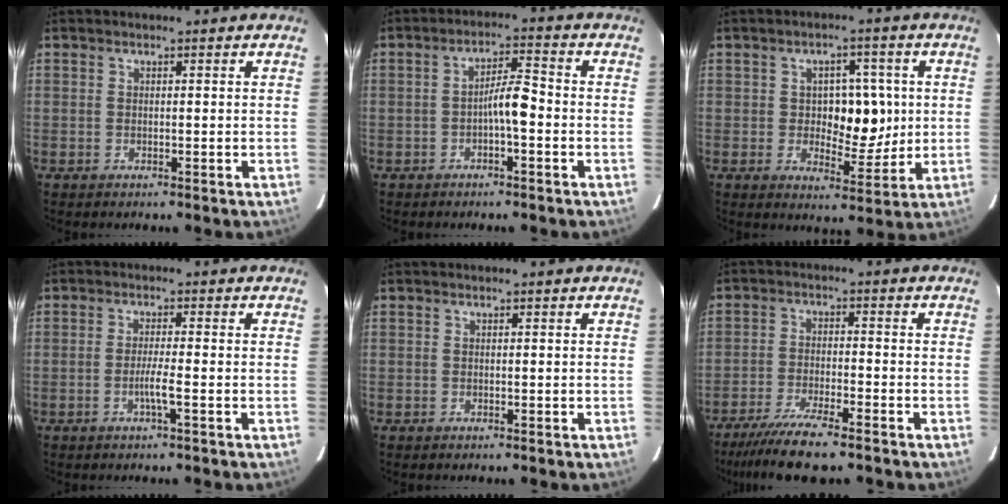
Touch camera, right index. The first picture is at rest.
{"total": 4.7, "force": [-1.3, 0.7, 4.4], "torque": [-0.072, 0.015, -0.020]}
{"total": 7.9, "force": [0.6, 4.4, 6.5], "torque": [-0.087, 0.011, 0.018]}
{"total": 2.7, "force": [-1.0, -0.4, 2.5], "torque": [-0.048, -0.003, -0.021]}
{"total": 0.0}
{"total": 9.2, "force": [-7.5, 0.3, 5.4], "torque": [-0.089, -0.026, -0.126]}